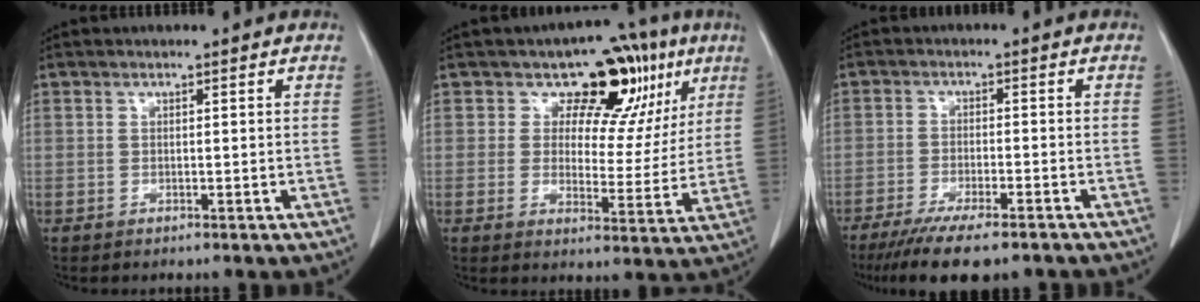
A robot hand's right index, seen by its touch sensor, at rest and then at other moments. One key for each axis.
{"total": 11.0, "fx": 5.8, "fy": 7.1, "fz": 6.0, "tx": -0.050, "ty": 0.013, "tz": 0.073}
{"total": 11.9, "fx": -9.3, "fy": 2.2, "fz": 7.1, "tx": -0.107, "ty": -0.020, "tz": -0.142}